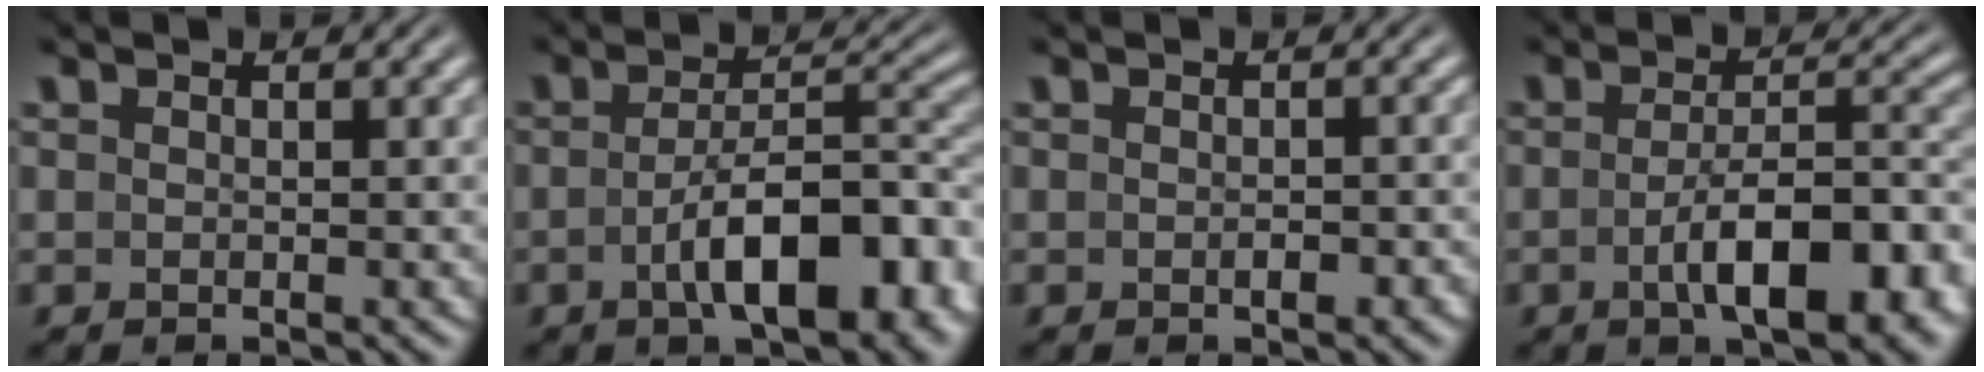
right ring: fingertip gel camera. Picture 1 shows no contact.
{"total": 7.8, "force": [-2.8, 2.9, 6.7], "torque": [-0.082, -0.012, -0.037]}
{"total": 0.8, "force": [-0.6, 0.3, 0.5], "torque": [-0.006, 0.002, -0.009]}
{"total": 7.4, "force": [-3.1, 2.5, 6.2], "torque": [-0.079, -0.014, -0.040]}